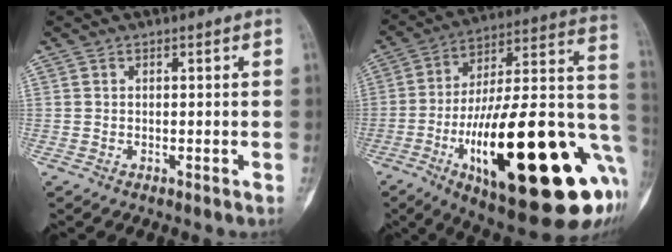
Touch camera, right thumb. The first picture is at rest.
{"total": 36.7, "force": [-11.0, 11.4, 33.1], "torque": [-0.433, 0.023, -0.162]}